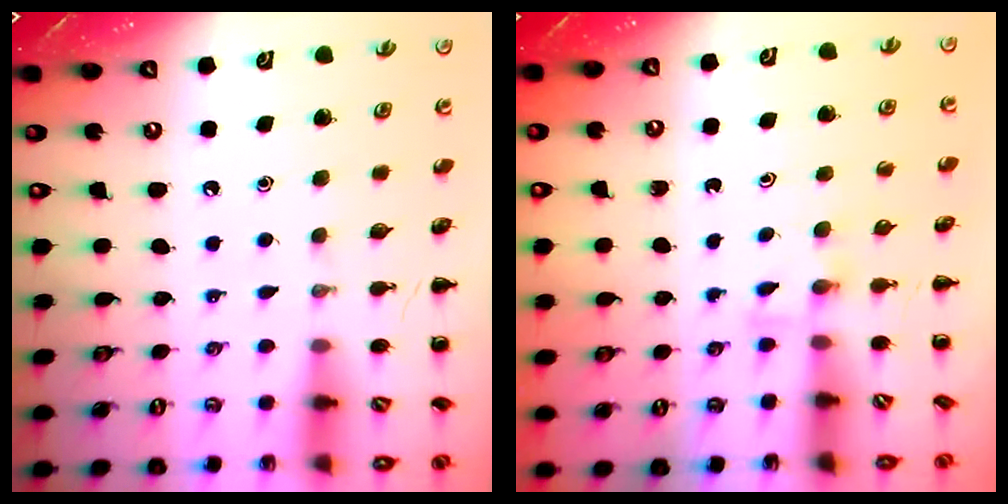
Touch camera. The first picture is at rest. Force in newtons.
{"total": 2.3, "press": 2.1, "slide": 1.0}